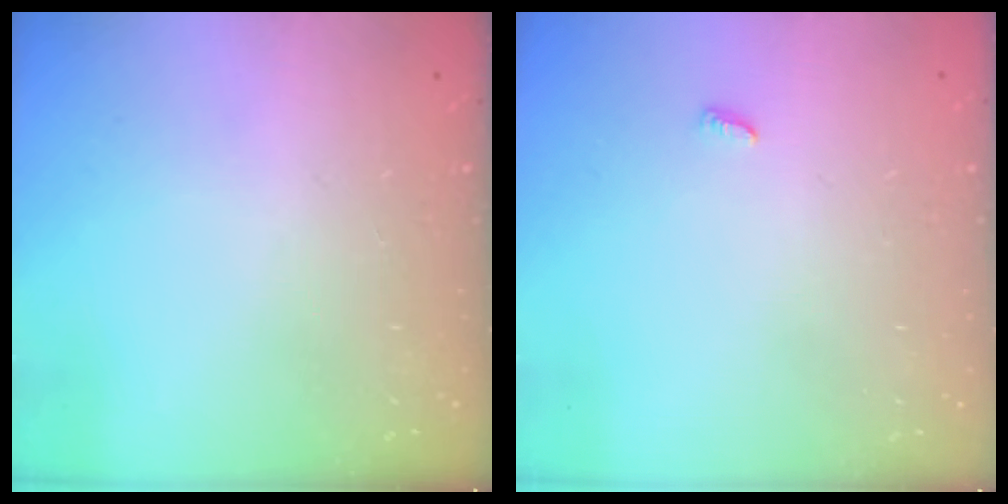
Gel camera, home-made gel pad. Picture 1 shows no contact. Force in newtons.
{"total": 2.4, "press": 2.4, "slide": 0.2}